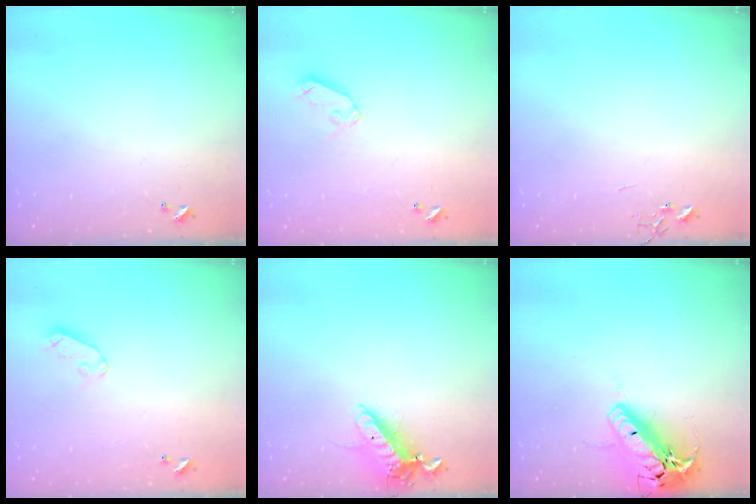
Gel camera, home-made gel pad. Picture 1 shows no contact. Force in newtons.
{"total": 6.2, "press": 6.2, "slide": 0.6}
{"total": 0.0}
{"total": 5.4, "press": 5.4, "slide": 0.5}
{"total": 12.9, "press": 12.7, "slide": 2.1}
{"total": 22.0, "press": 21.5, "slide": 4.5}